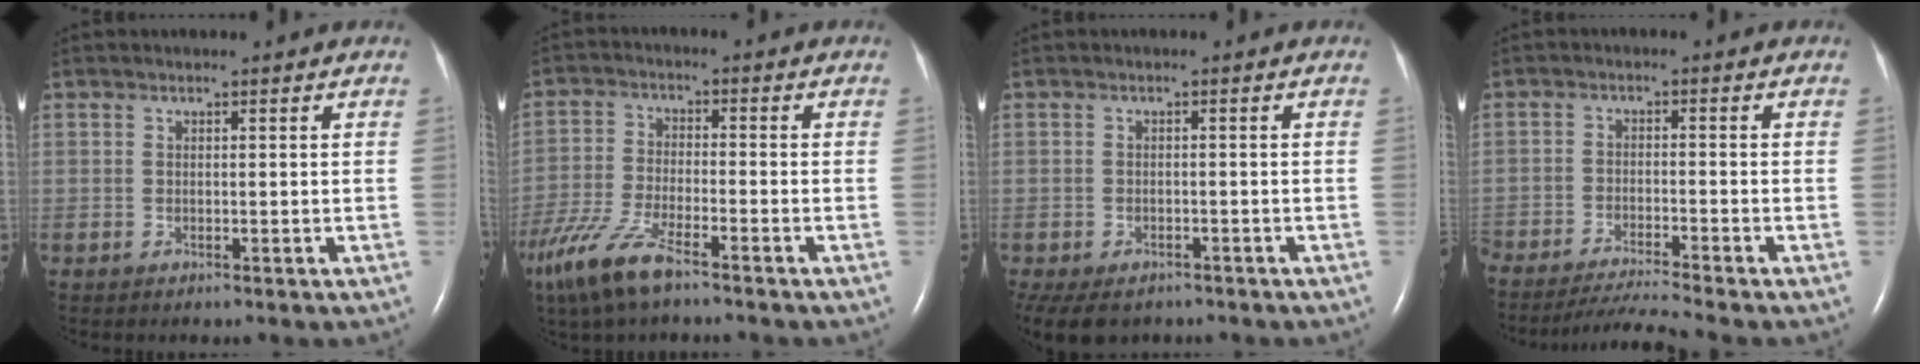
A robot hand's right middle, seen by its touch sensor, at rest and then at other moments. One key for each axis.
{"total": 9.8, "fx": -6.8, "fy": 2.0, "fz": 6.7, "tx": -0.151, "ty": -0.023, "tz": -0.132}
{"total": 10.8, "fx": -7.2, "fy": 6.6, "fz": 4.6, "tx": -0.116, "ty": -0.019, "tz": -0.092}
{"total": 6.1, "fx": -5.6, "fy": -1.8, "fz": 1.7, "tx": -0.025, "ty": -0.018, "tz": -0.103}